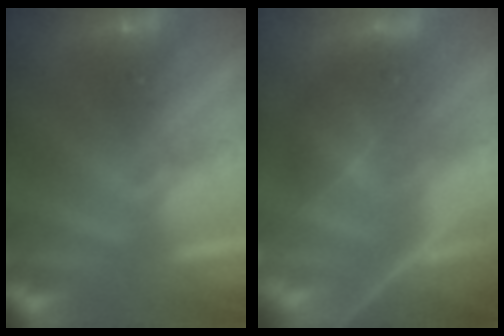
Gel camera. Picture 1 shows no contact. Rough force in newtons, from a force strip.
{"total": 7.1}